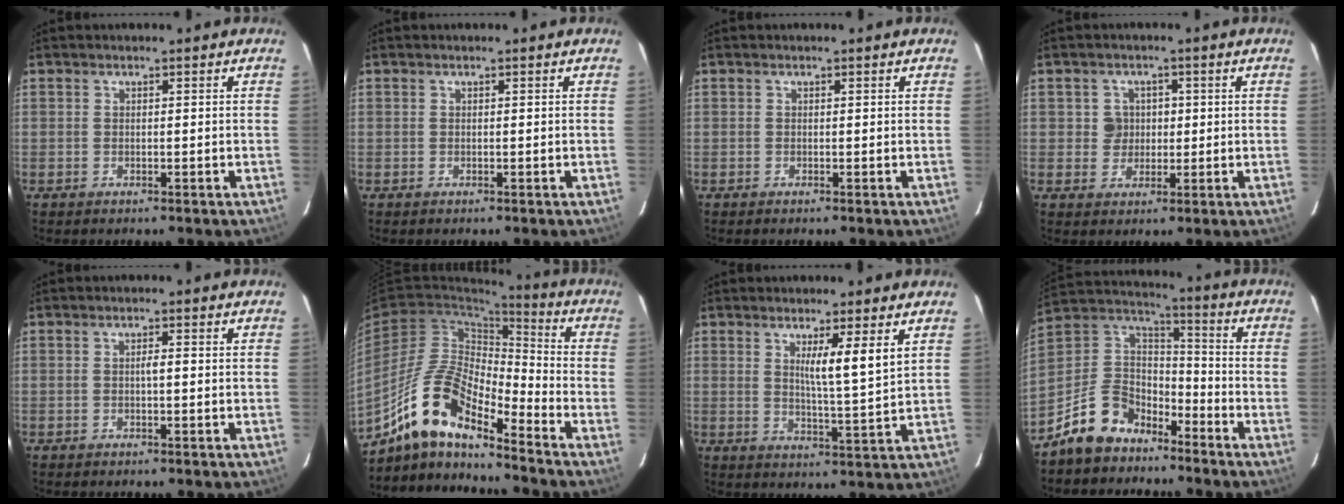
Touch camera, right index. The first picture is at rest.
{"total": 0.0}
{"total": 0.0}
{"total": 3.5, "force": [0.4, 3.3, 0.8], "torque": [-0.005, 0.009, 0.008]}
{"total": 1.3, "force": [-0.1, 0.1, 1.3], "torque": [-0.023, 0.002, -0.002]}
{"total": 12.4, "force": [-9.9, 2.9, 7.0], "torque": [-0.142, 0.023, -0.181]}
{"total": 6.6, "force": [2.7, -1.3, 5.9], "torque": [-0.098, -0.016, 0.043]}
{"total": 10.6, "force": [-7.7, 6.5, 3.4], "torque": [-0.083, 0.043, -0.148]}